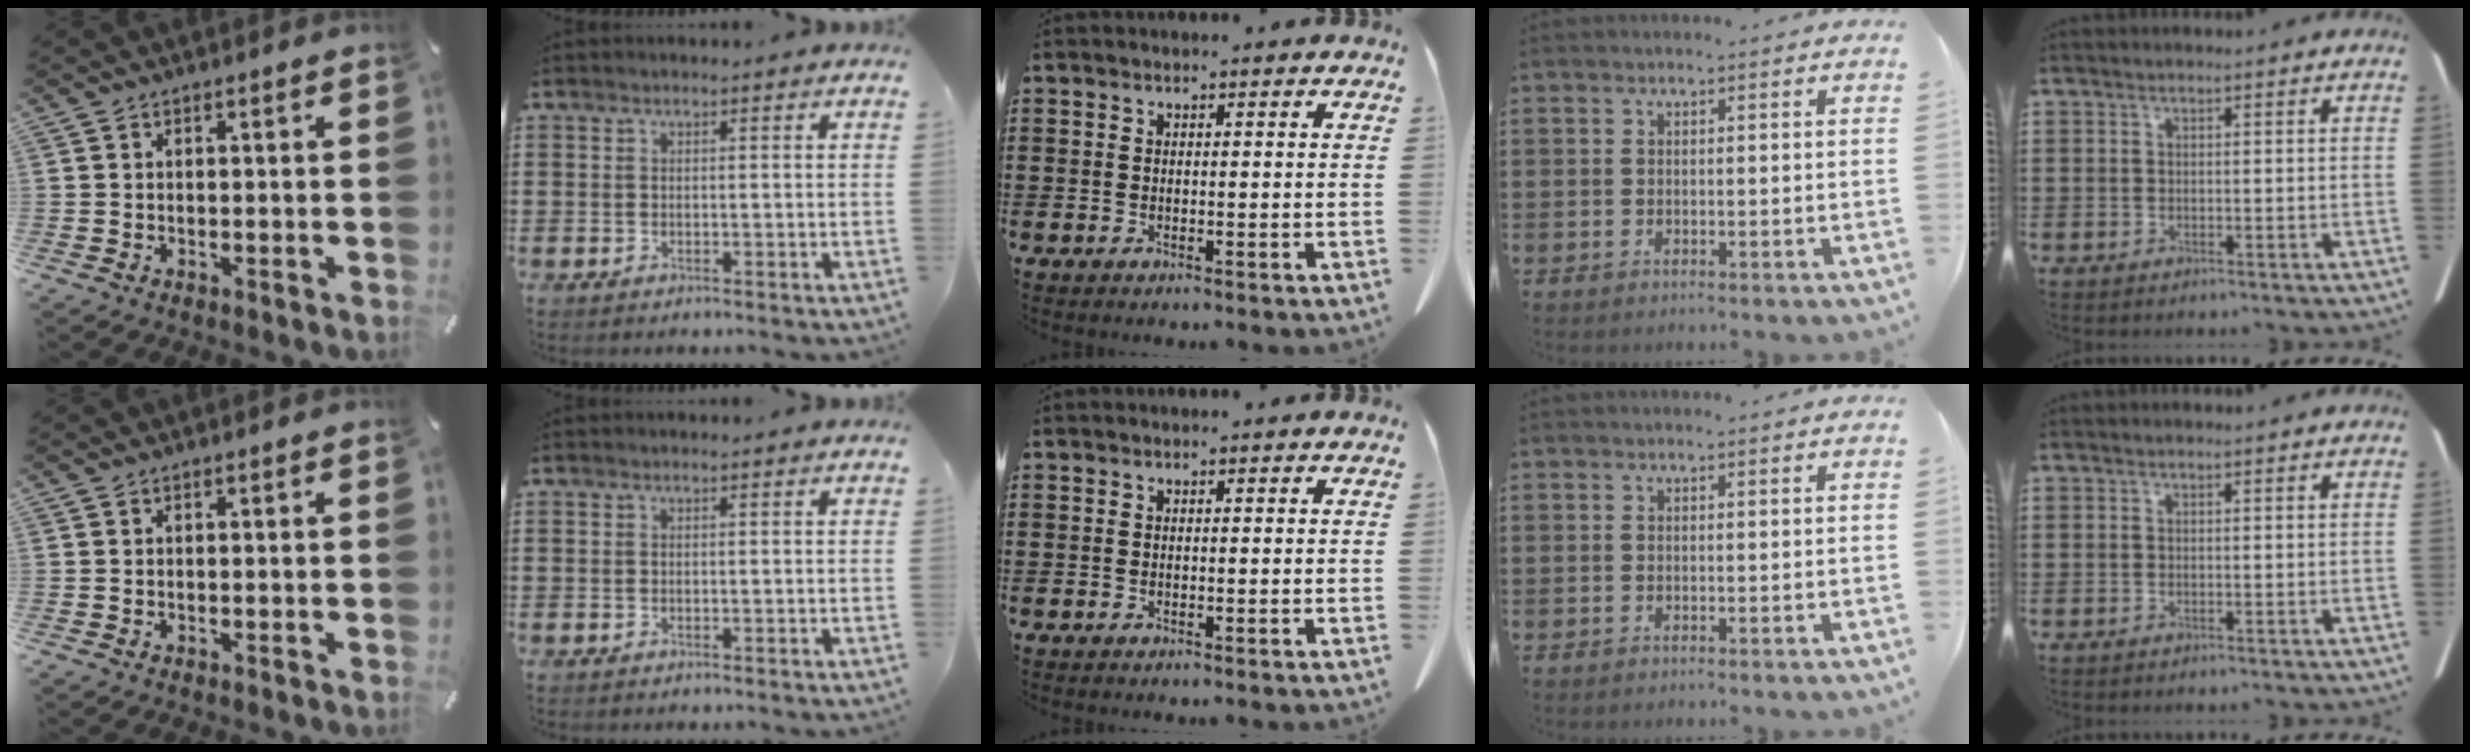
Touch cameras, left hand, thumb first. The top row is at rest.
{}